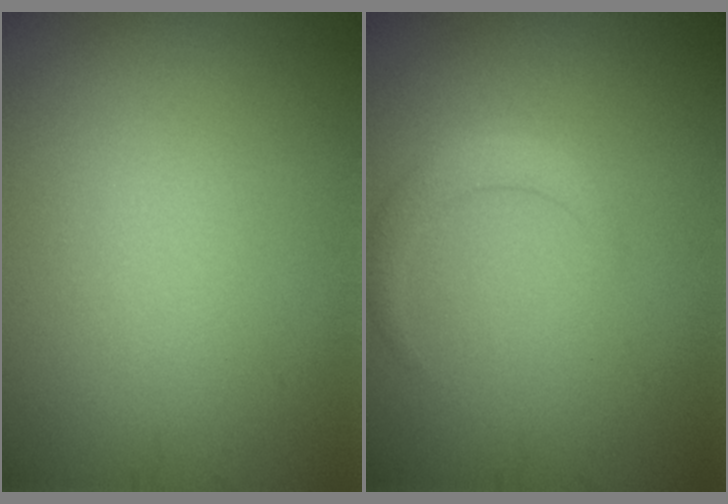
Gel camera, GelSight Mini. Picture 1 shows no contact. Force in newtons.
{"total": 1.7, "press": 1.7, "slide": 0.0}